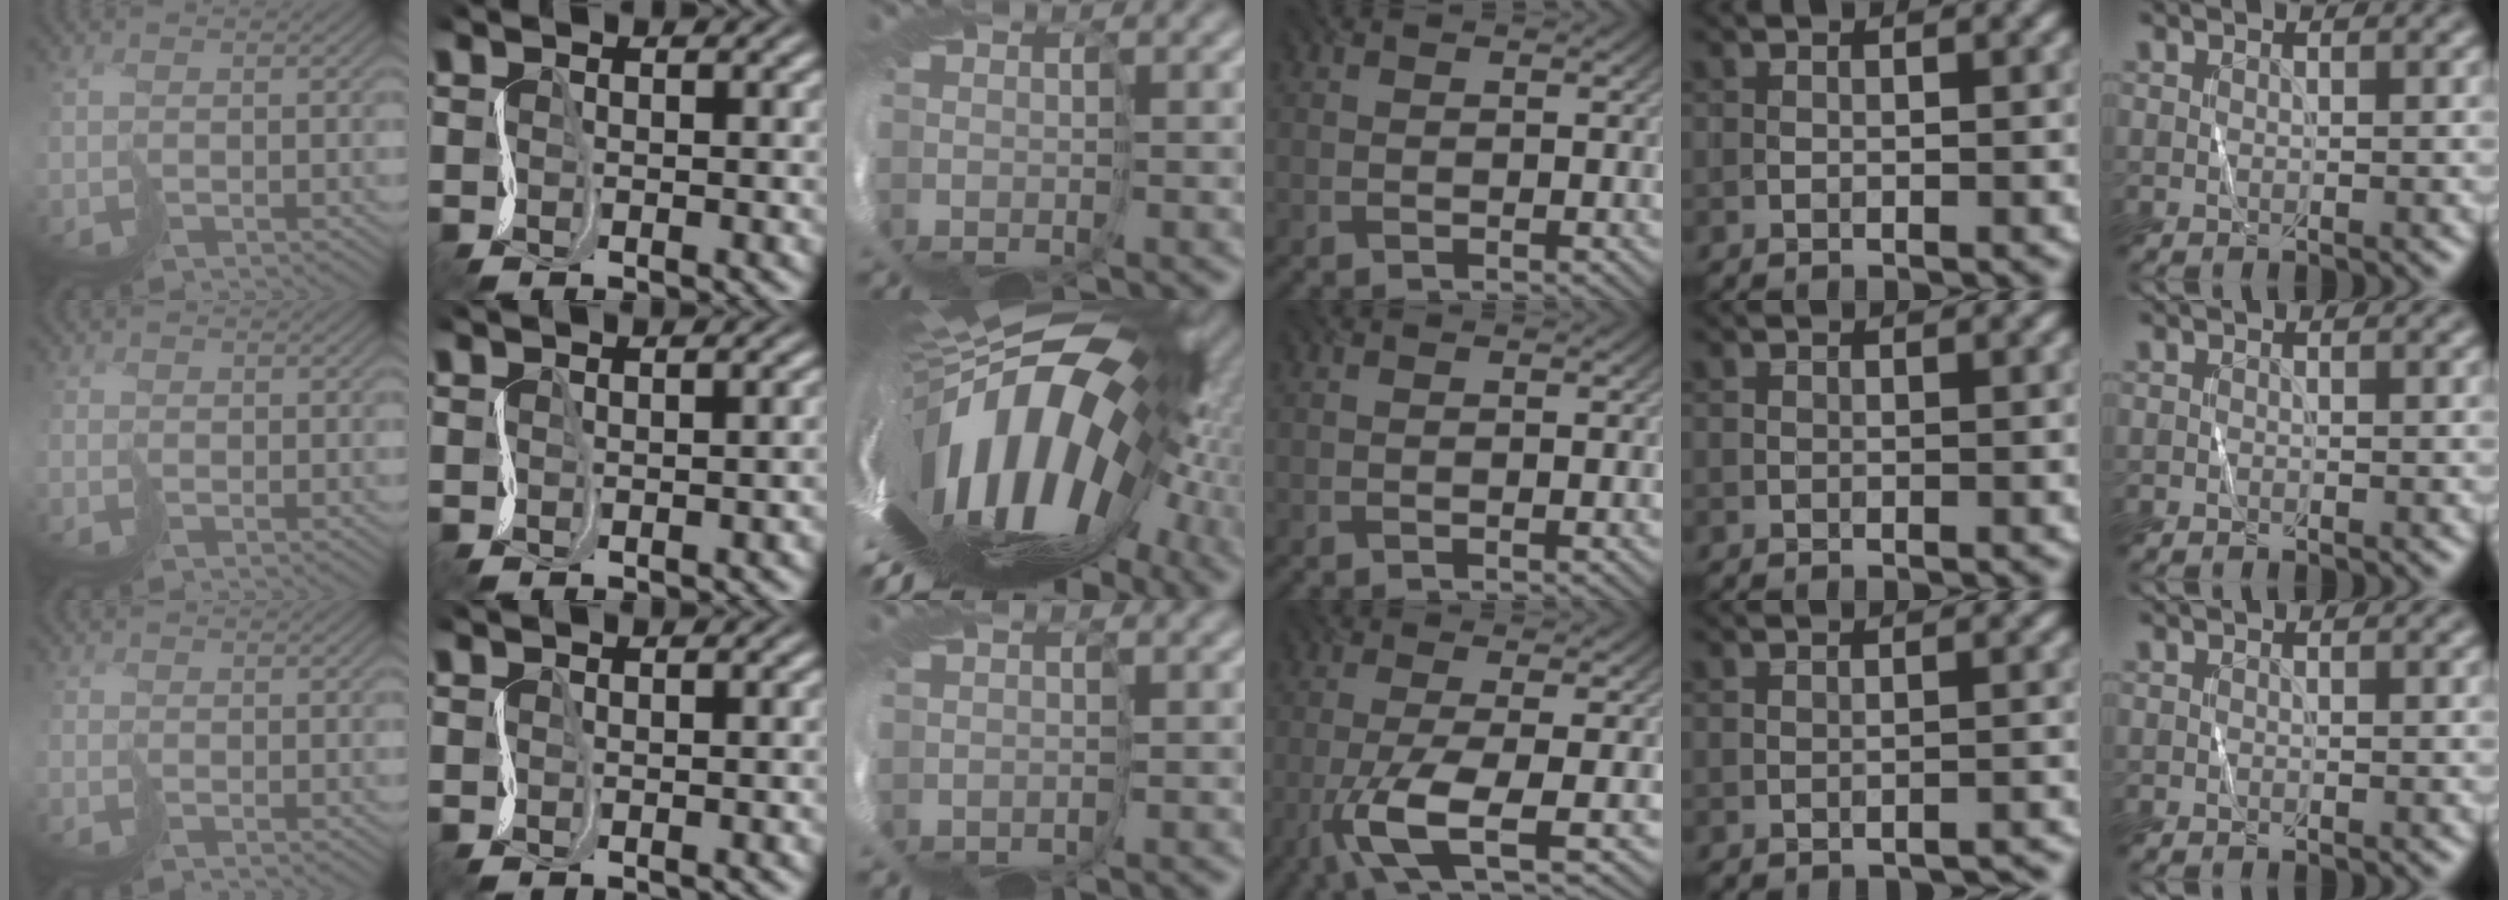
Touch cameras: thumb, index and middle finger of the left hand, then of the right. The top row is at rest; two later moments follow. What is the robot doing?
{"motion": "cut", "object": "tape"}